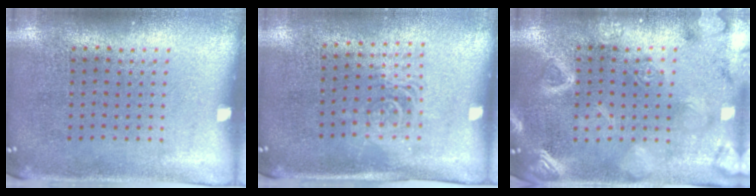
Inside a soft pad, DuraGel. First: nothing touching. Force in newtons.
{"total": 1.6, "press": 1.3, "slide": 0.9}
{"total": 3.0, "press": 3.0, "slide": 0.2}